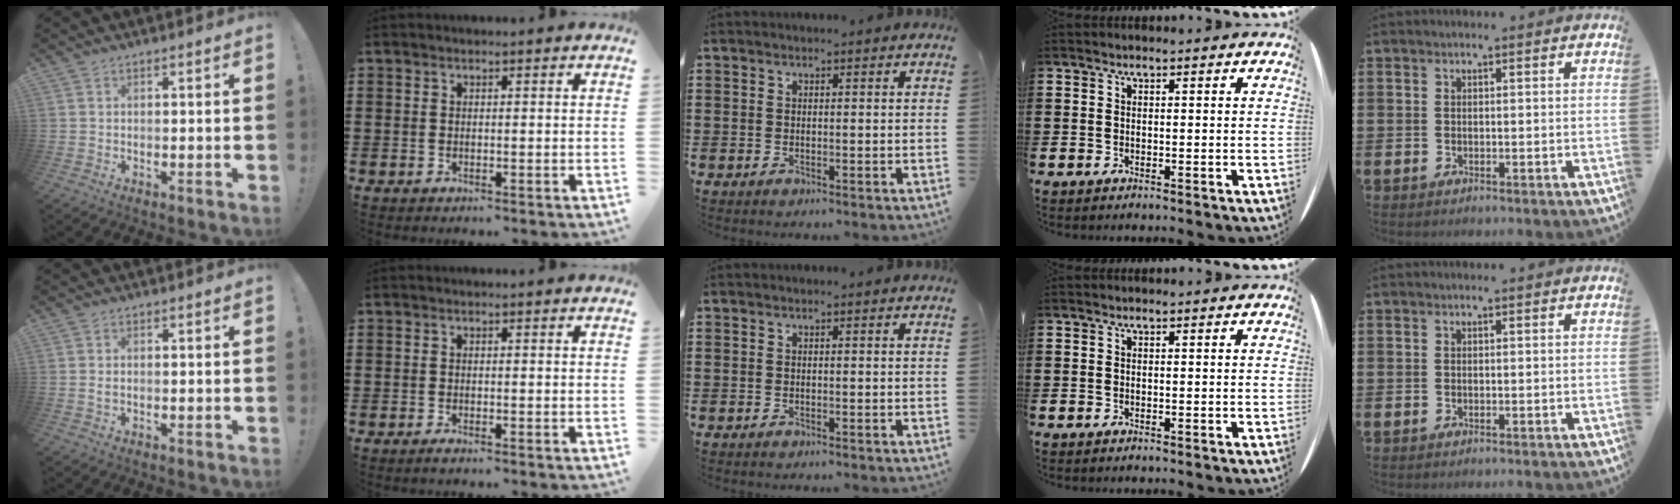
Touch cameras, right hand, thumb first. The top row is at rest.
{"thumb": {"total": 0.6, "force": [0.0, 0.2, 0.6], "torque": [-0.007, 0.000, -0.001]}, "index": {"total": 0.8, "force": [-0.6, -0.2, 0.4], "torque": [-0.008, -0.007, -0.011]}}